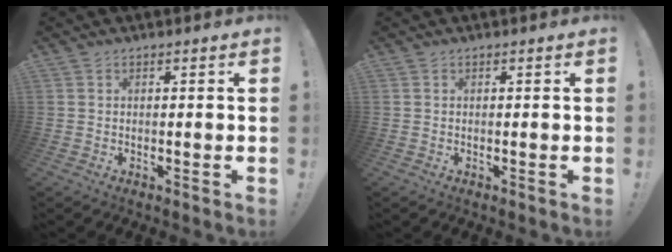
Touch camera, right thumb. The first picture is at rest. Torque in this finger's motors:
{"motor_torque": [0.00, 0.00, 0.00, 0.00, 0.00]}